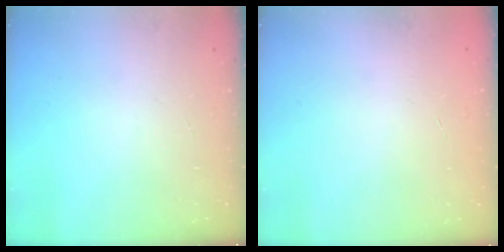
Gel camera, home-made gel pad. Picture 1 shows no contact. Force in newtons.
{"total": 0.5, "press": 0.5, "slide": 0.1}